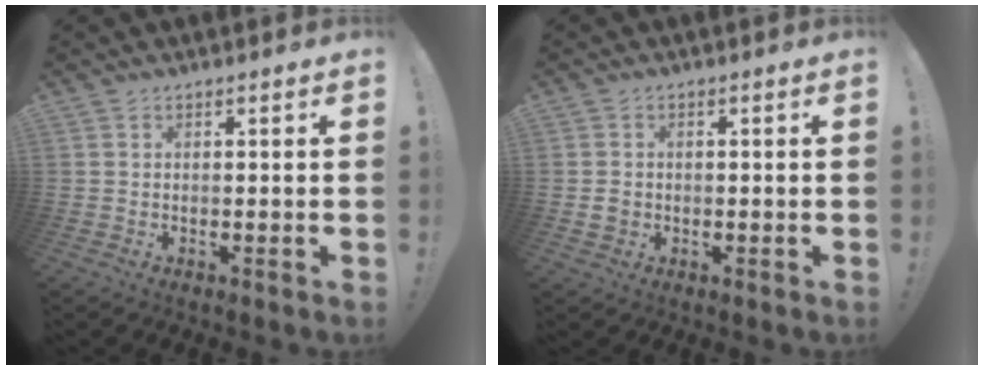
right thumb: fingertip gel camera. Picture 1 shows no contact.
{"total": 2.3, "force": [-0.3, 2.0, 1.2], "torque": [-0.014, 0.002, -0.005]}